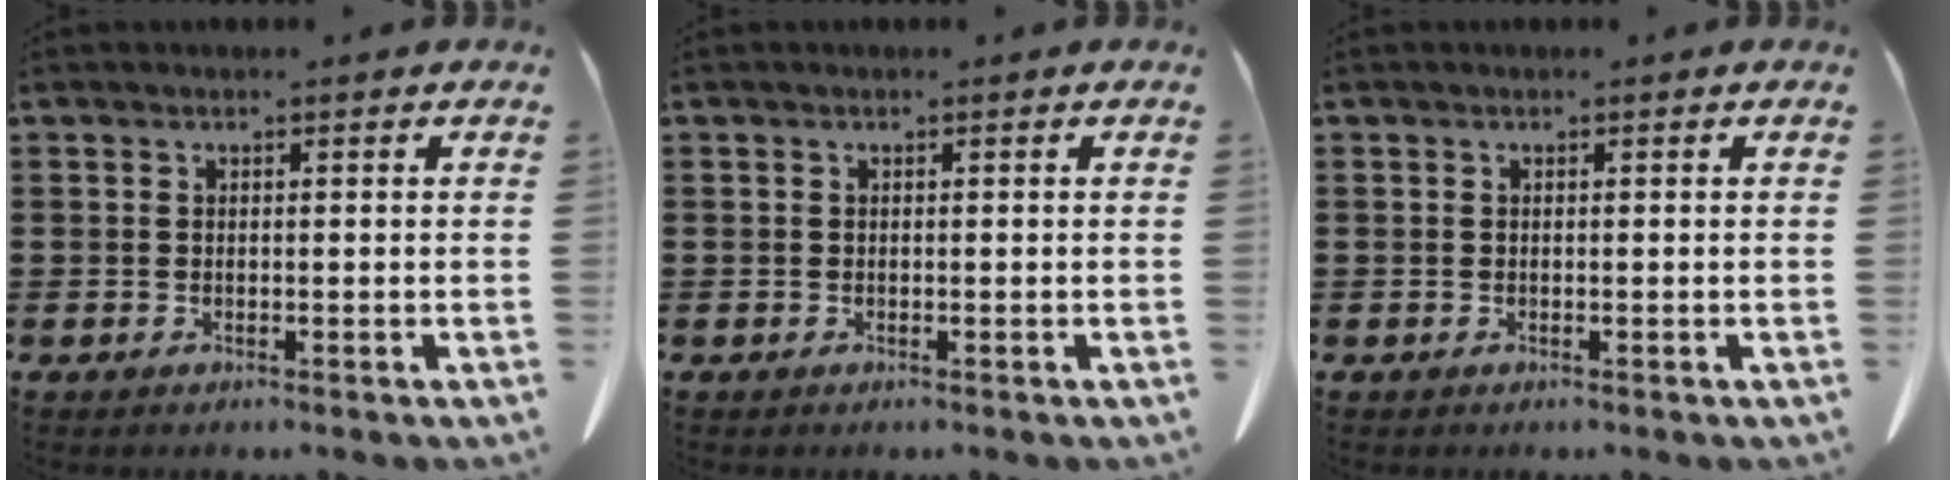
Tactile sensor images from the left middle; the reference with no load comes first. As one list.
[{"total": 0.0}, {"total": 0.0}]